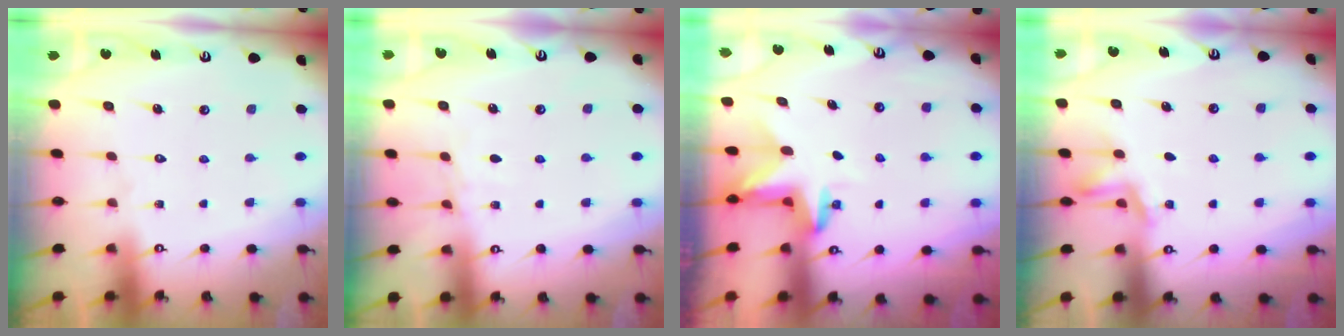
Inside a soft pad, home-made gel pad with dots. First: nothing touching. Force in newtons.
{"total": 4.4, "press": 4.4, "slide": 0.5}
{"total": 3.3, "press": 3.3, "slide": 0.2}
{"total": 2.3, "press": 2.0, "slide": 1.0}